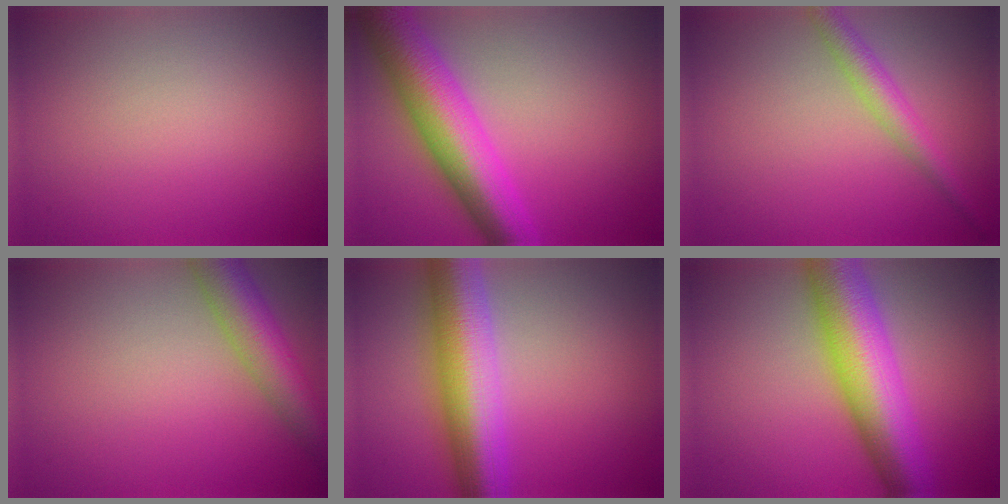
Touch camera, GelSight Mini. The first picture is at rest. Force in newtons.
{"total": 9.5, "press": 9.5, "slide": 0.1}
{"total": 2.9, "press": 2.9, "slide": 0.1}
{"total": 6.1, "press": 6.1, "slide": 0.5}
{"total": 9.9, "press": 9.9, "slide": 0.2}
{"total": 10.7, "press": 10.7, "slide": 0.2}